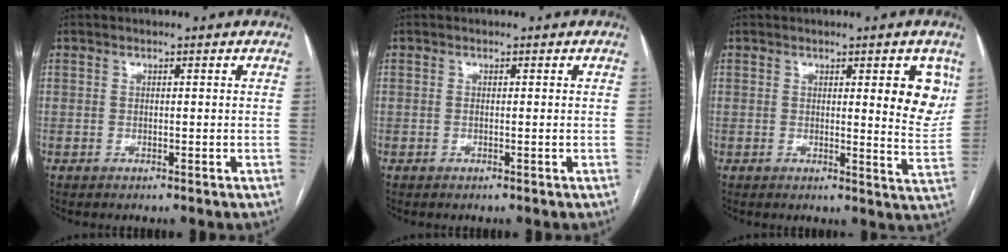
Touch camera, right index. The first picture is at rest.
{"total": 0.0}
{"total": 7.2, "force": [2.8, 1.4, 6.5], "torque": [-0.064, -0.015, 0.028]}